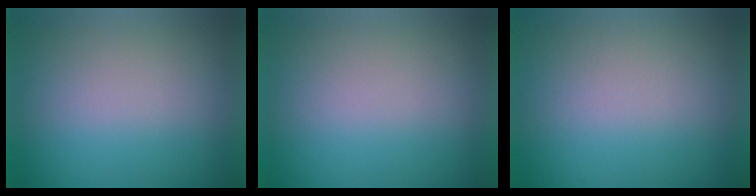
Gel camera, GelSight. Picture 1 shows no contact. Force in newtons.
{"total": 0.0}
{"total": 2.7}